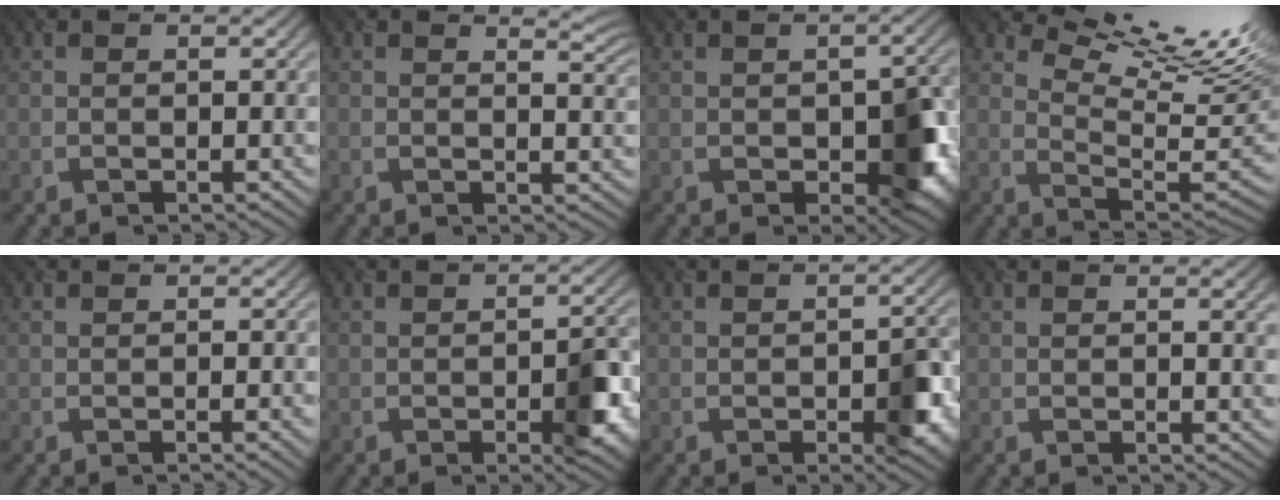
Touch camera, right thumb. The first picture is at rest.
{"total": 3.3, "force": [2.4, 0.9, 2.1], "torque": [-0.030, 0.000, 0.034]}
{"total": 6.8, "force": [-1.2, 3.9, 5.5], "torque": [-0.077, -0.015, -0.009]}
{"total": 15.9, "force": [11.1, 4.4, 10.6], "torque": [-0.188, 0.012, 0.148]}
{"total": 1.3, "force": [0.2, 0.2, 1.2], "torque": [-0.020, 0.004, 0.002]}
{"total": 5.3, "force": [-1.2, 1.9, 4.8], "torque": [-0.067, -0.005, -0.014]}
{"total": 5.1, "force": [-1.1, 2.3, 4.4], "torque": [-0.060, -0.007, -0.010]}
{"total": 2.3, "force": [1.2, 0.4, 1.9], "torque": [-0.028, 0.001, 0.022]}